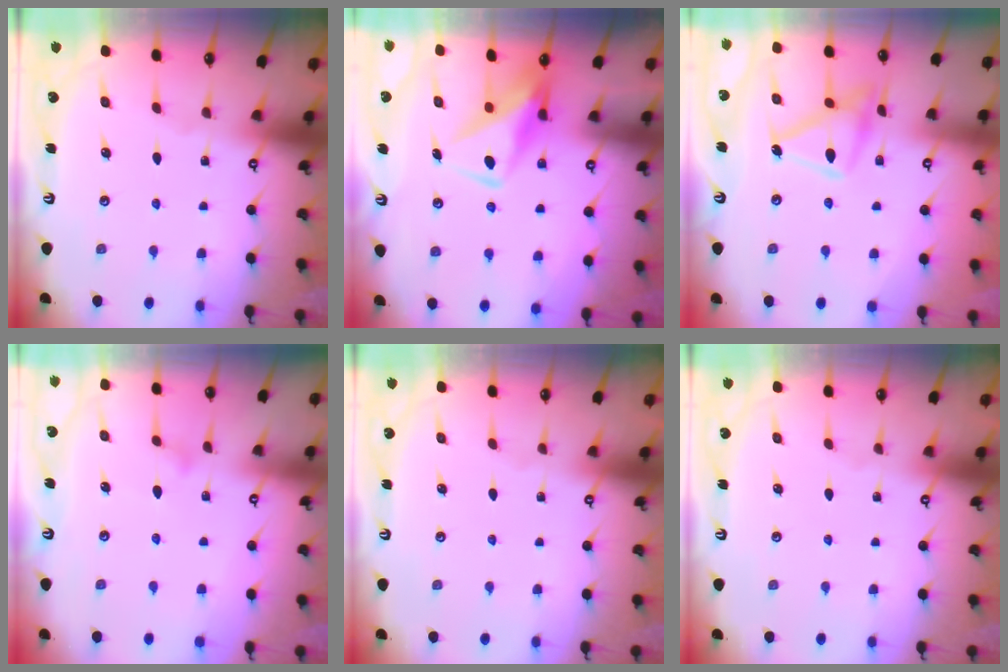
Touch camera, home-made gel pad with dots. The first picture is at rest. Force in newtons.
{"total": 10.2, "press": 10.1, "slide": 1.0}
{"total": 14.3, "press": 14.3, "slide": 1.0}
{"total": 8.6, "press": 8.6, "slide": 0.6}
{"total": 0.0}
{"total": 0.0}